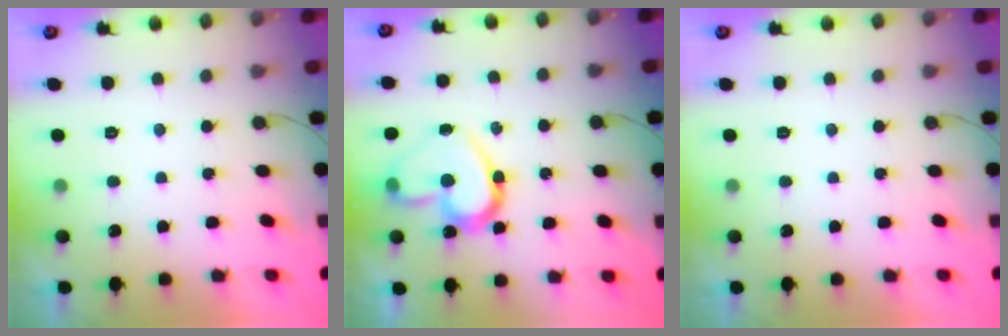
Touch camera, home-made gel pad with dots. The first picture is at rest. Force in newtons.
{"total": 16.5, "press": 16.4, "slide": 1.9}
{"total": 0.0}